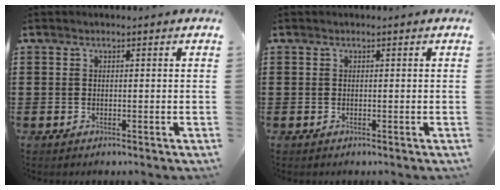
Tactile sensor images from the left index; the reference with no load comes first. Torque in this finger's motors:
{"motor_torque": [0.00, 0.00, 0.00, 0.00]}